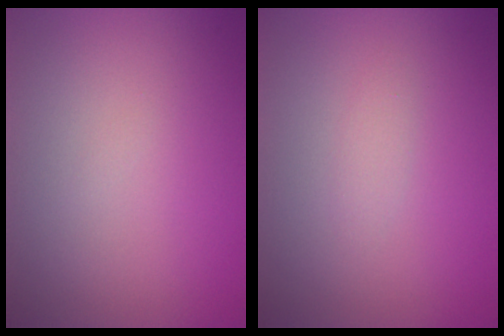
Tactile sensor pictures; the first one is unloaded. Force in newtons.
{"total": 0.8, "press": 0.8, "slide": 0.0}